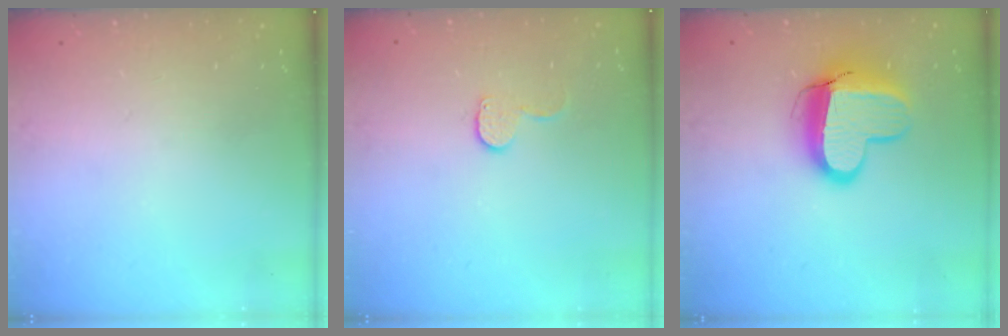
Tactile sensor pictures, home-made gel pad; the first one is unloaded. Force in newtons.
{"total": 7.1, "press": 7.1, "slide": 0.4}
{"total": 12.8, "press": 12.8, "slide": 1.3}